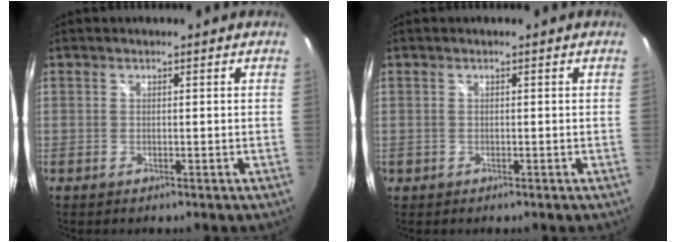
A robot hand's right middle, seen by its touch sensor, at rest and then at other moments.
{"total": 0.7, "force": [-0.3, 0.6, 0.1], "torque": [-0.002, -0.002, -0.004]}